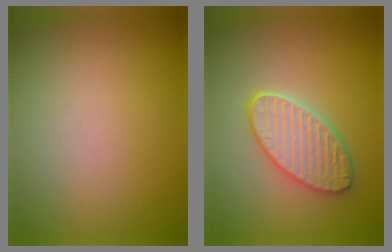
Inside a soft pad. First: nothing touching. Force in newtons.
{"total": 4.7, "press": 4.2, "slide": 2.1}